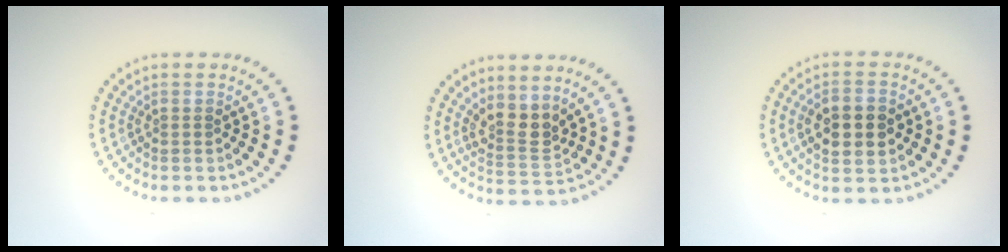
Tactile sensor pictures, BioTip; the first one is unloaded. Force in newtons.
{"total": 2.7, "press": 2.3, "slide": 1.5}
{"total": 4.6, "press": 4.6, "slide": 0.1}